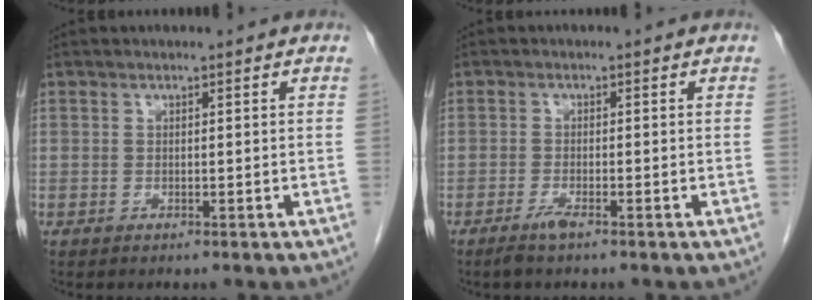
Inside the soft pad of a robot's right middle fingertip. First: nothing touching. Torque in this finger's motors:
{"motor_torque": [-0.03, 0.09, 0.02, 0.01]}